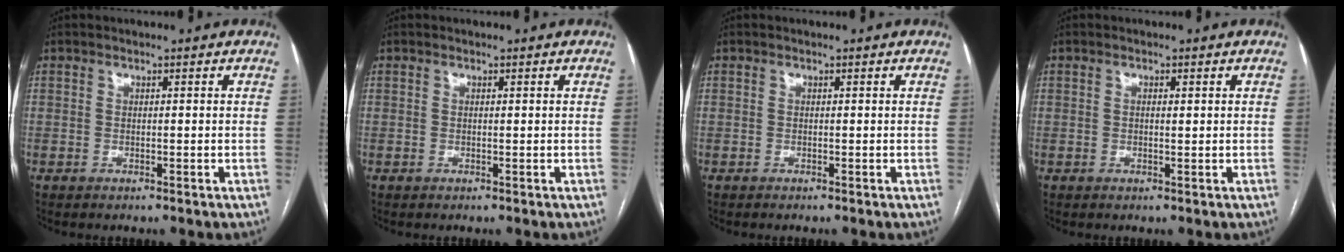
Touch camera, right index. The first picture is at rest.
{"total": 0.0}
{"total": 0.0}
{"total": 0.8, "force": [0.2, 0.1, 0.8], "torque": [-0.019, 0.000, 0.003]}